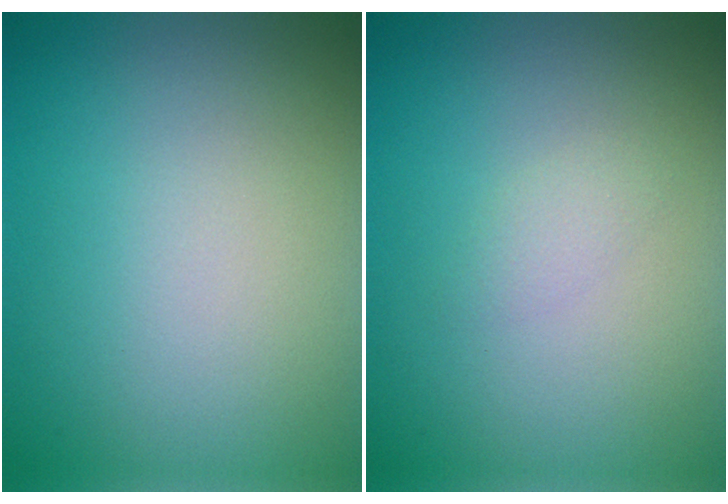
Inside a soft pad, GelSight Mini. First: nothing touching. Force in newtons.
{"total": 1.0, "press": 1.0, "slide": 0.0}